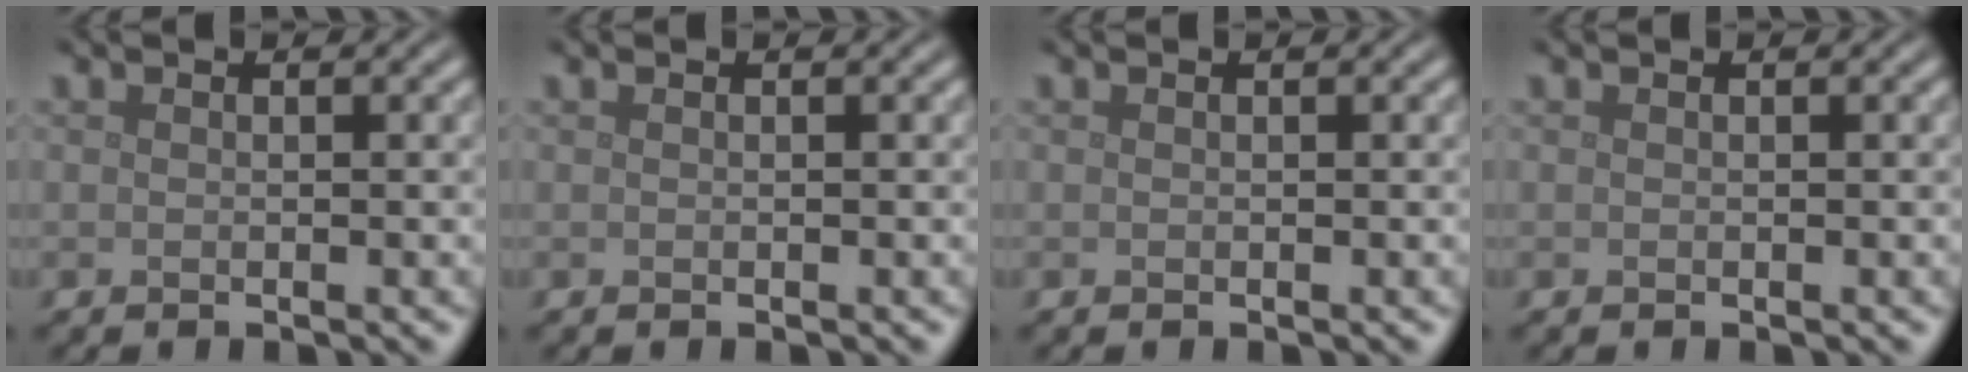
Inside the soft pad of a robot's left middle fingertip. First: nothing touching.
{"total": 0.0}
{"total": 0.0}
{"total": 0.0}